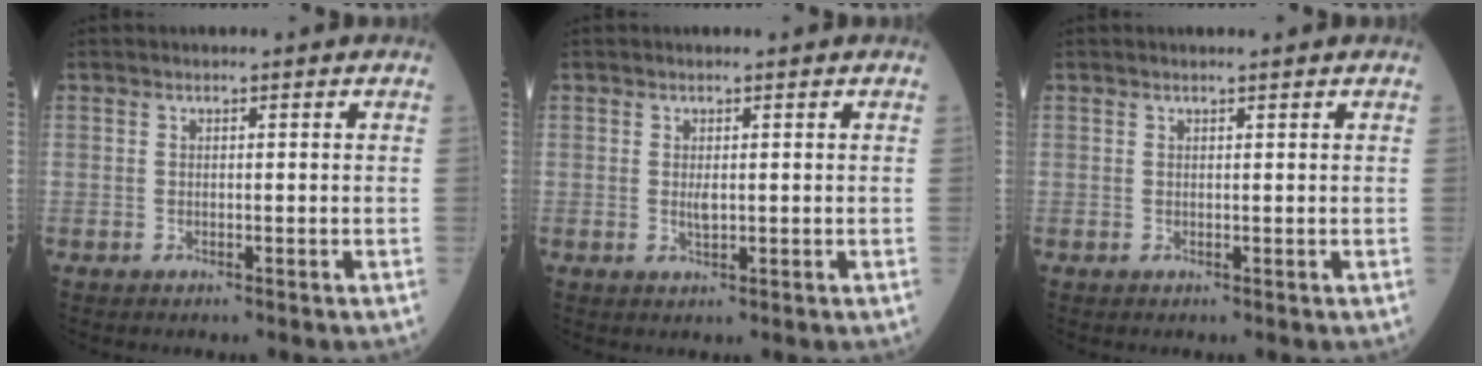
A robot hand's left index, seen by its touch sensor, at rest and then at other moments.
{"total": 1.3, "force": [0.2, 0.3, 1.3], "torque": [-0.026, -0.002, 0.006]}
{"total": 0.8, "force": [0.7, -0.1, 0.3], "torque": [-0.010, 0.000, 0.014]}